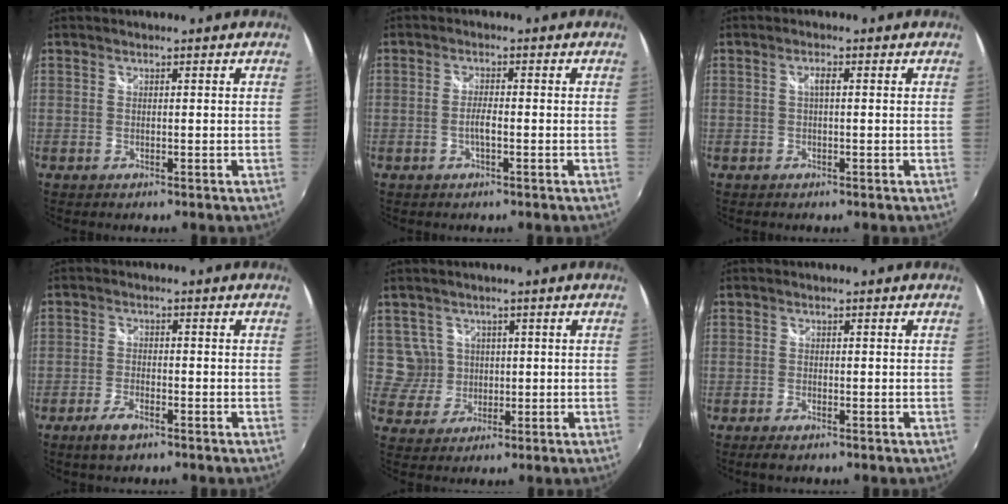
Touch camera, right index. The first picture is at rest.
{"total": 2.2, "force": [-0.9, 0.3, 2.0], "torque": [-0.040, 0.001, -0.017]}
{"total": 1.4, "force": [0.1, 0.3, 1.4], "torque": [-0.026, 0.004, -0.001]}
{"total": 4.2, "force": [-2.9, 1.6, 2.6], "torque": [-0.066, -0.005, -0.055]}
{"total": 4.6, "force": [0.9, 4.5, 0.1], "torque": [0.000, 0.013, 0.022]}
{"total": 1.9, "force": [-1.5, 0.6, 1.0], "torque": [-0.027, -0.006, -0.029]}